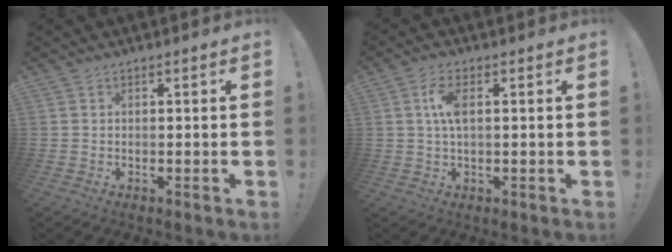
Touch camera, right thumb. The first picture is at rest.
{"total": 5.8, "force": [1.0, 2.3, 5.3], "torque": [-0.100, 0.002, 0.014]}